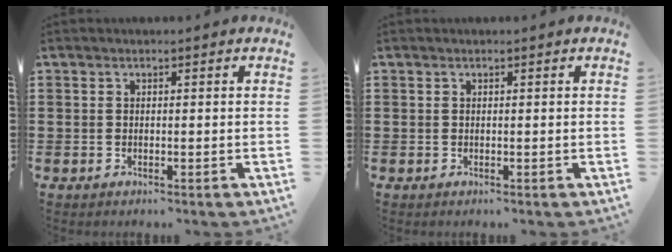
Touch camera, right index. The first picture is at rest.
{"total": 0.0}